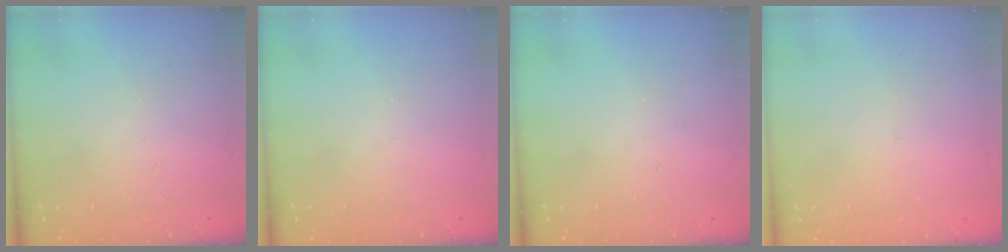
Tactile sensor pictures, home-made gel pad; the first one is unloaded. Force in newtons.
{"total": 0.0}
{"total": 0.0}
{"total": 2.7, "press": 2.7, "slide": 0.3}